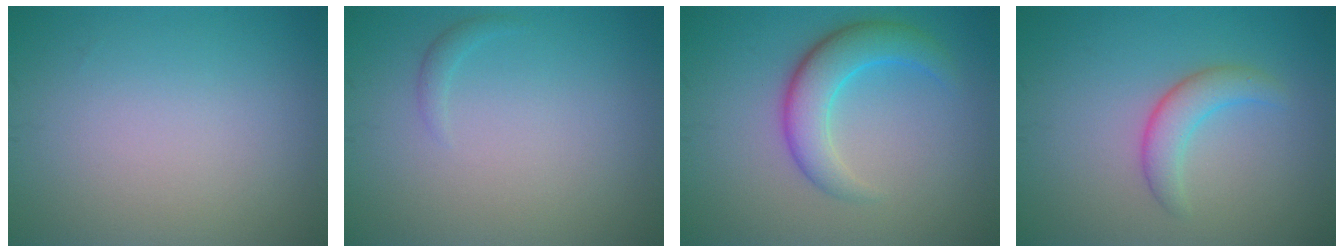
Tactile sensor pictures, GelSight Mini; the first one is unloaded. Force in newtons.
{"total": 0.7, "press": 0.7, "slide": 0.1}
{"total": 4.7, "press": 4.7, "slide": 0.3}
{"total": 2.7, "press": 2.7, "slide": 0.1}